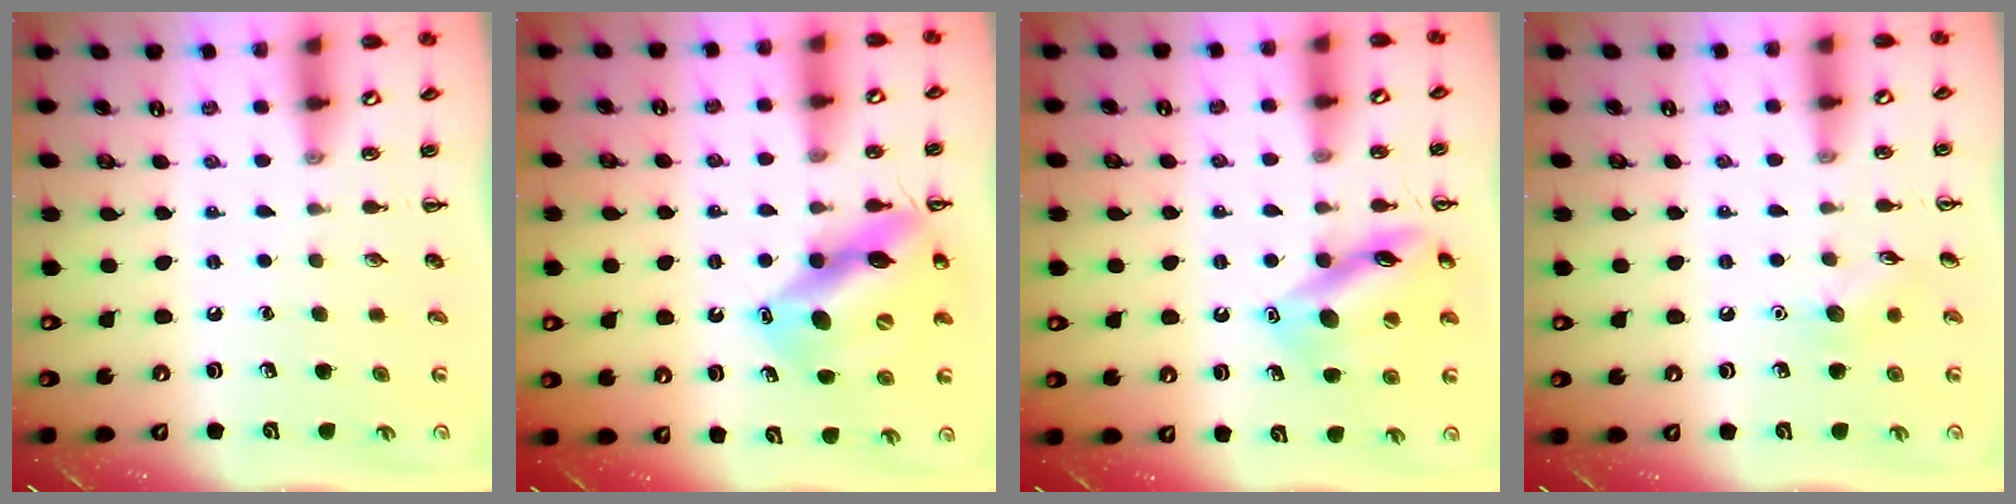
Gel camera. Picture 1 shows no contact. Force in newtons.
{"total": 14.3, "press": 13.8, "slide": 3.7}
{"total": 14.4, "press": 14.3, "slide": 1.1}
{"total": 6.6, "press": 6.5, "slide": 1.4}